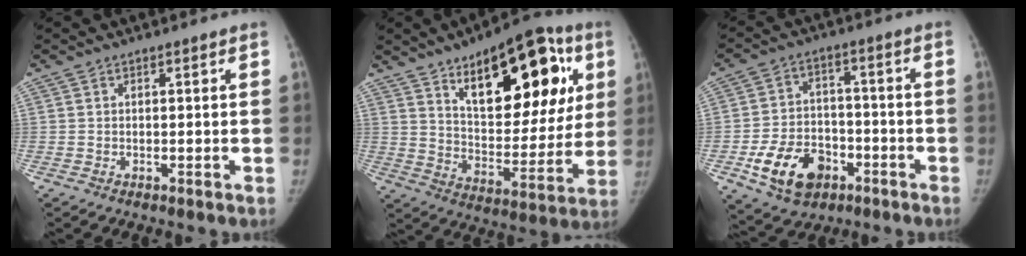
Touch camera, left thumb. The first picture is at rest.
{"total": 26.7, "force": [11.4, 12.2, 20.8], "torque": [-0.238, -0.026, 0.172]}
{"total": 12.9, "force": [-5.7, 9.0, 7.3], "torque": [-0.102, 0.030, -0.089]}